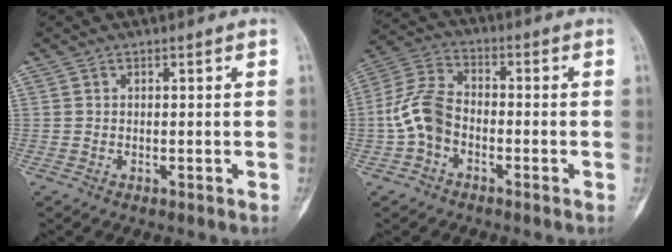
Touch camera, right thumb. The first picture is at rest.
{"total": 9.1, "force": [-2.4, 6.1, 6.2], "torque": [-0.127, 0.034, -0.059]}